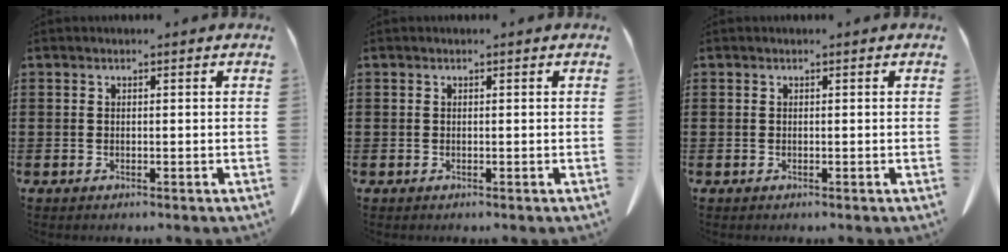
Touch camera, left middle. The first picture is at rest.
{"total": 0.0}
{"total": 0.0}